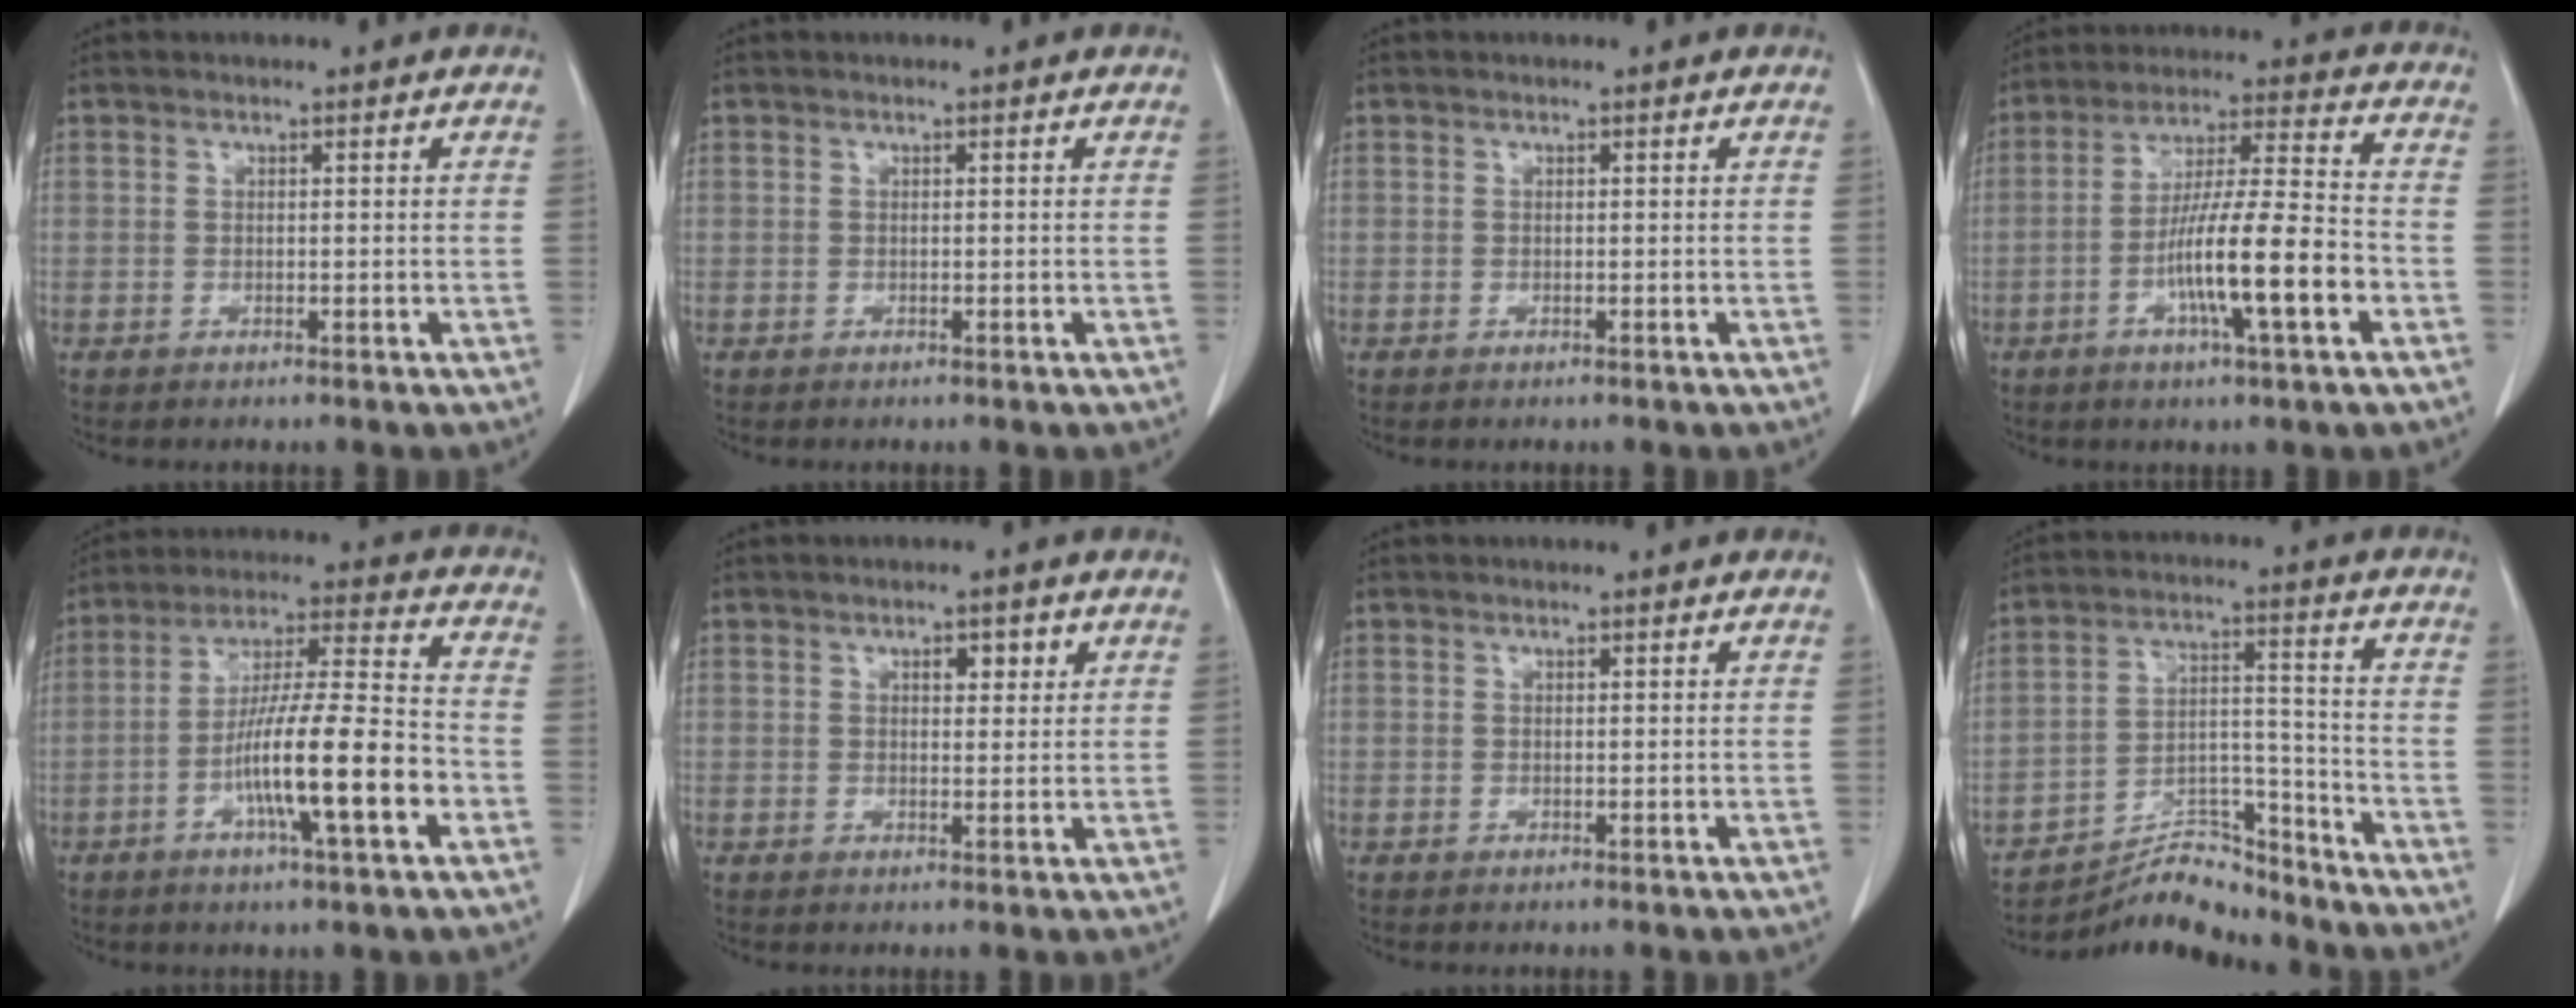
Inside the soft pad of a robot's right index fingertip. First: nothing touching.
{"total": 0.0}
{"total": 0.0}
{"total": 13.9, "force": [-4.7, 0.8, 13.0], "torque": [-0.228, -0.001, -0.080]}
{"total": 15.3, "force": [-5.2, 0.9, 14.3], "torque": [-0.250, 0.000, -0.088]}
{"total": 2.8, "force": [1.3, 1.2, 2.1], "torque": [-0.029, 0.002, 0.018]}
{"total": 0.0}
{"total": 10.5, "force": [-10.3, 1.5, 1.2], "torque": [-0.020, 0.035, -0.181]}